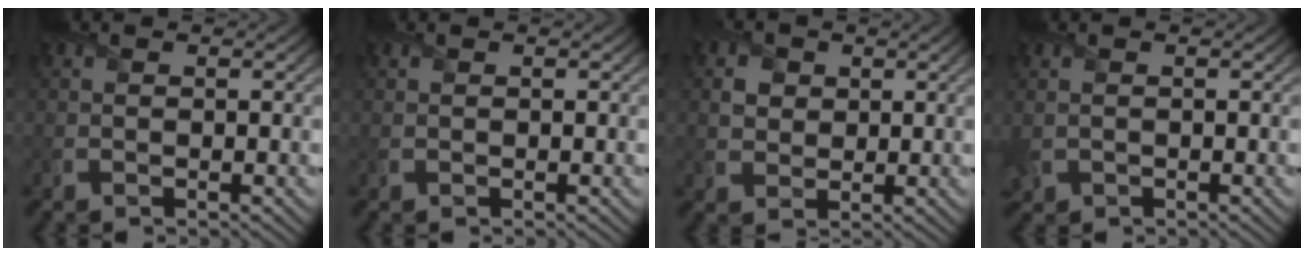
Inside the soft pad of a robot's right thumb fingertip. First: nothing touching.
{"total": 0.0}
{"total": 2.9, "force": [0.9, 2.5, 1.0], "torque": [-0.029, 0.000, 0.012]}
{"total": 1.5, "force": [-0.1, 1.2, 1.0], "torque": [-0.033, -0.006, 0.001]}